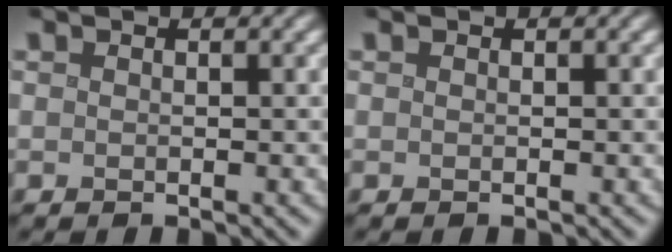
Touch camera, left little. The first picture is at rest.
{"total": 0.0}